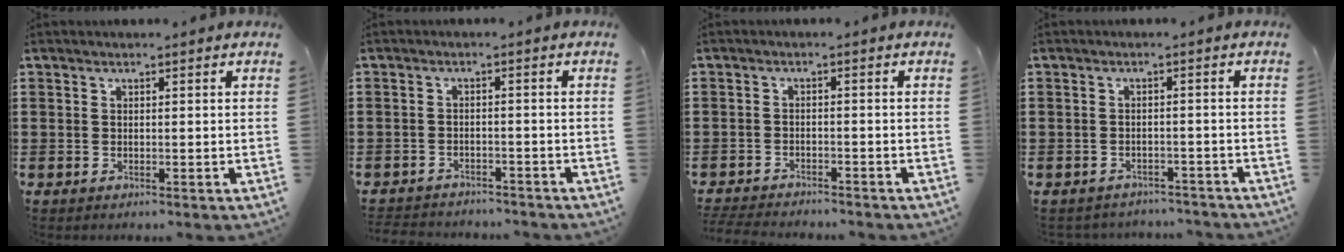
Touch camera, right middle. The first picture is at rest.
{"total": 2.4, "force": [-2.4, 0.1, -0.2], "torque": [-0.011, -0.002, -0.051]}
{"total": 2.8, "force": [-2.8, -0.1, 0.0], "torque": [-0.020, -0.007, -0.061]}
{"total": 2.2, "force": [-2.2, 0.1, -0.2], "torque": [-0.011, -0.001, -0.047]}